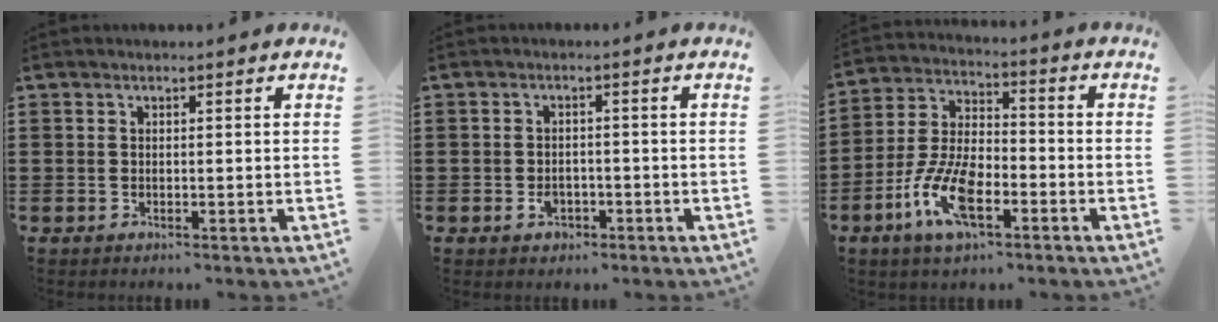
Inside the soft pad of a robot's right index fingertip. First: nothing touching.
{"total": 2.0, "force": [-1.0, 1.3, 1.1], "torque": [-0.025, -0.003, -0.019]}
{"total": 10.3, "force": [-4.7, 4.5, 8.0], "torque": [-0.190, -0.004, -0.090]}